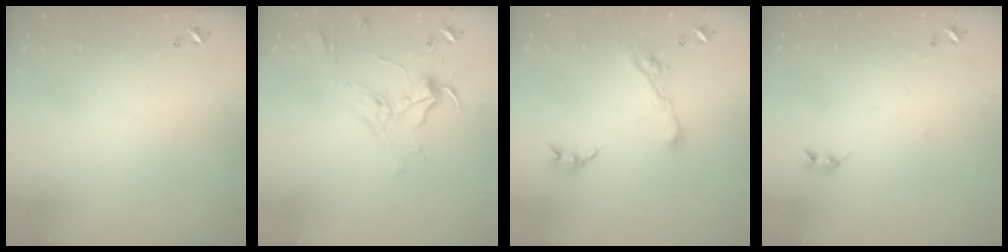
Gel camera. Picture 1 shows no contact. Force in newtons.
{"total": 2.3, "press": 2.2, "slide": 0.8}
{"total": 7.7, "press": 7.7, "slide": 1.0}
{"total": 2.5, "press": 2.5, "slide": 0.4}